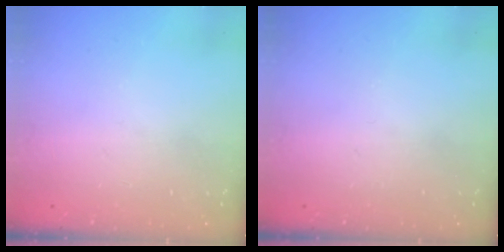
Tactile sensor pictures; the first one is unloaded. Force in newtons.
{"total": 0.0}